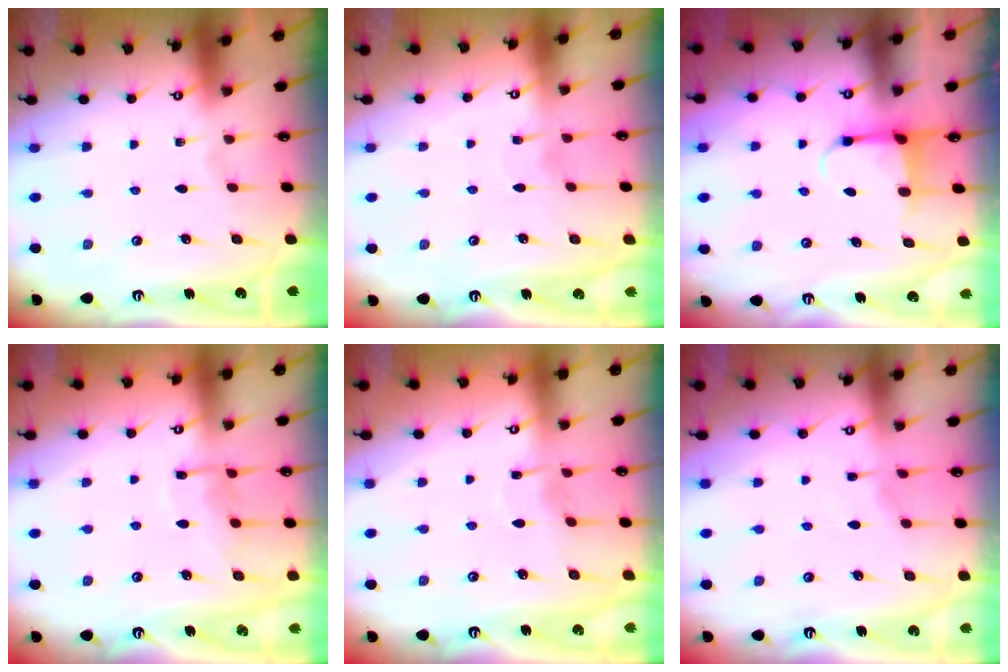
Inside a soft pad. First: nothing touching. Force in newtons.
{"total": 5.5, "press": 5.5, "slide": 0.5}
{"total": 4.0, "press": 3.9, "slide": 0.9}
{"total": 7.2, "press": 7.2, "slide": 0.6}
{"total": 3.0, "press": 2.9, "slide": 0.3}
{"total": 2.1, "press": 2.1, "slide": 0.4}